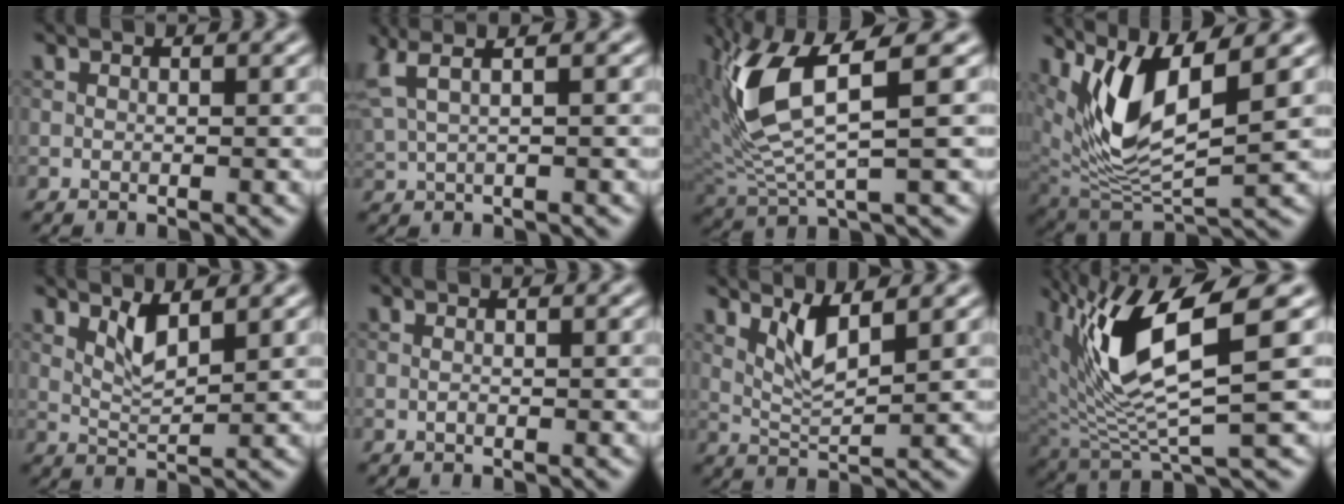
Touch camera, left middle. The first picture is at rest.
{"total": 4.4, "force": [2.7, 1.6, 3.1], "torque": [-0.059, 0.022, 0.043]}
{"total": 8.1, "force": [2.7, 2.4, 7.3], "torque": [-0.176, -0.003, 0.059]}
{"total": 7.7, "force": [3.2, 2.7, 6.4], "torque": [-0.138, -0.018, 0.064]}
{"total": 2.4, "force": [1.4, 0.5, 1.9], "torque": [-0.041, -0.006, 0.030]}
{"total": 0.0}
{"total": 3.0, "force": [1.7, 0.6, 2.5], "torque": [-0.053, -0.009, 0.039]}
{"total": 9.7, "force": [3.3, 2.8, 8.7], "torque": [-0.184, -0.005, 0.068]}